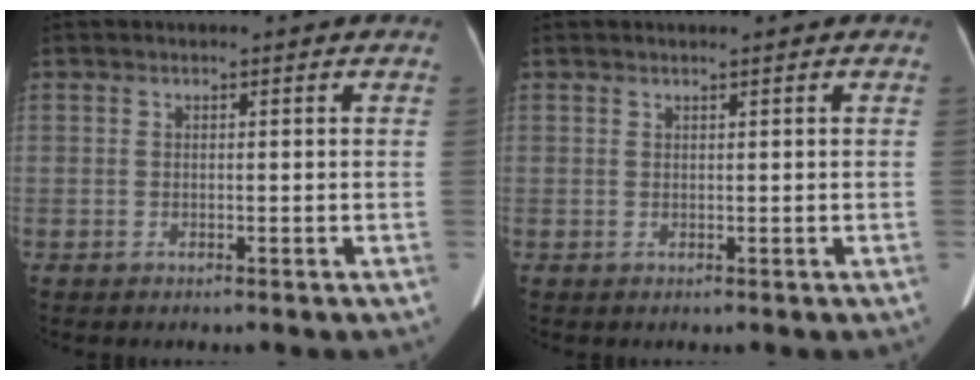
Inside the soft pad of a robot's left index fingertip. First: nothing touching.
{"total": 0.5, "force": [0.4, -0.2, 0.3], "torque": [-0.014, -0.002, 0.015]}